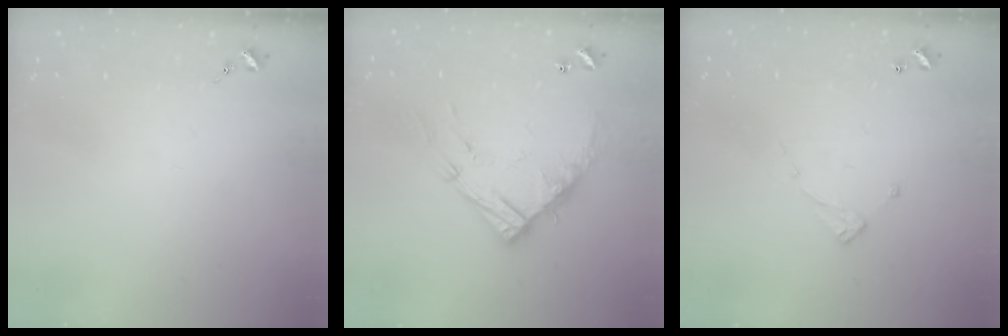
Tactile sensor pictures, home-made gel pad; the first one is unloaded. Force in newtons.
{"total": 13.8, "press": 13.8, "slide": 1.0}
{"total": 6.5, "press": 6.5, "slide": 0.2}